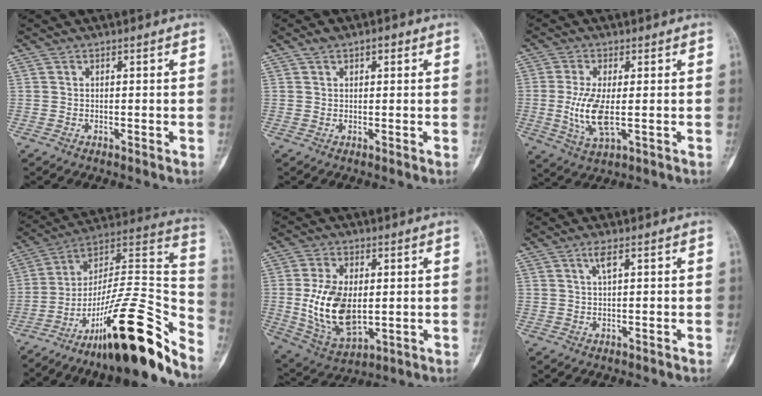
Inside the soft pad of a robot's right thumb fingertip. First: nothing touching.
{"total": 3.4, "force": [1.7, 1.8, 2.3], "torque": [-0.031, 0.008, 0.025]}
{"total": 7.9, "force": [-0.7, 2.9, 7.4], "torque": [-0.161, -0.012, -0.008]}
{"total": 28.7, "force": [-19.0, 6.1, 20.7], "torque": [-0.259, 0.118, -0.306]}
{"total": 13.9, "force": [-0.1, 8.2, 11.3], "torque": [-0.205, -0.009, 0.015]}
{"total": 1.7, "force": [0.5, 0.1, 1.6], "torque": [-0.040, 0.007, 0.011]}